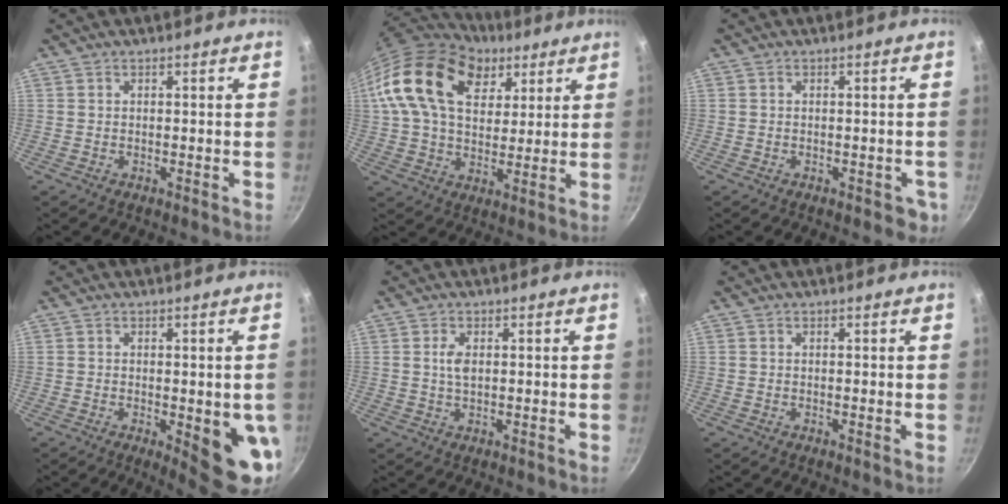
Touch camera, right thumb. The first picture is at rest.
{"total": 20.2, "force": [9.0, 13.0, 12.5], "torque": [-0.198, -0.012, 0.154]}
{"total": 3.0, "force": [-1.2, 1.9, 2.0], "torque": [-0.001, 0.013, -0.005]}
{"total": 10.6, "force": [-2.2, 3.3, 9.8], "torque": [-0.096, -0.007, -0.019]}
{"total": 2.7, "force": [0.5, 1.5, 2.3], "torque": [-0.042, 0.000, 0.010]}
{"total": 0.0}